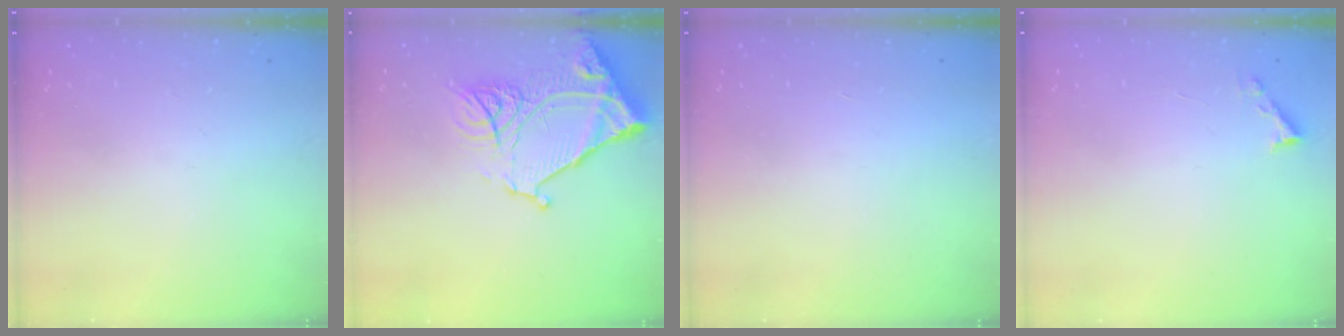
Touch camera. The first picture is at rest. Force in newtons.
{"total": 16.3, "press": 16.2, "slide": 1.7}
{"total": 1.6, "press": 1.6, "slide": 0.1}
{"total": 3.6, "press": 3.6, "slide": 0.5}